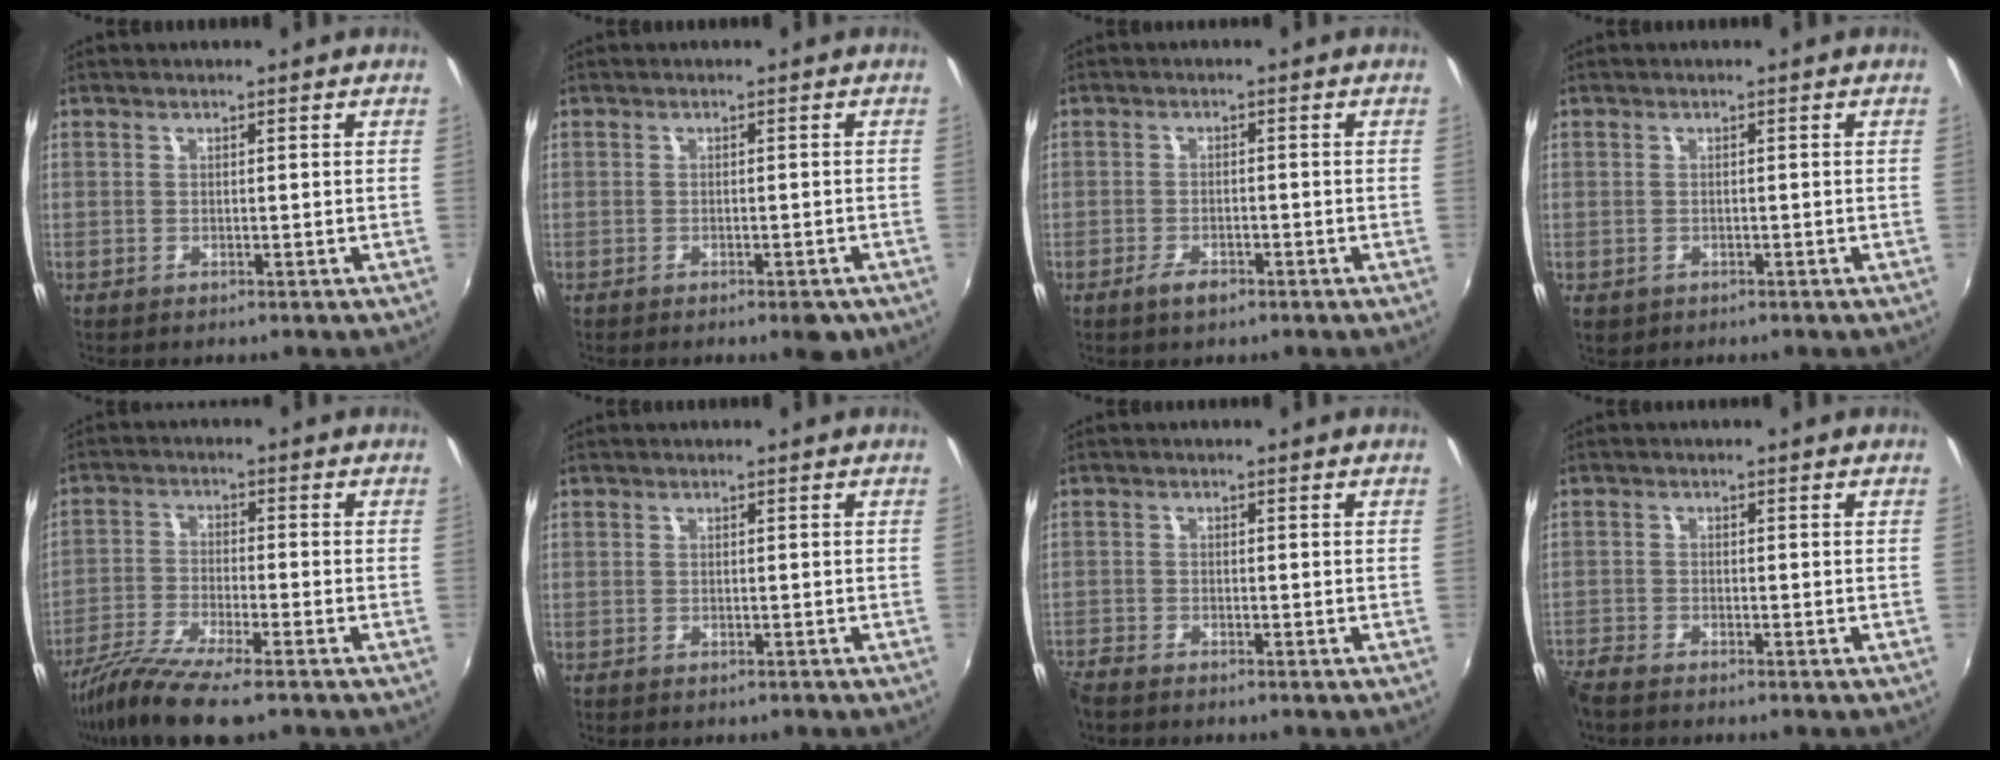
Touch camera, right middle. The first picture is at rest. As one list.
[{"total": 4.2, "force": [-3.0, 1.6, 2.4], "torque": [-0.034, -0.002, -0.032]}, {"total": 2.8, "force": [-2.0, 1.1, 1.7], "torque": [-0.040, -0.005, -0.039]}, {"total": 2.0, "force": [-0.8, 1.7, 0.9], "torque": [-0.021, -0.006, -0.009]}, {"total": 9.8, "force": [-7.5, 1.0, 6.2], "torque": [-0.142, -0.024, -0.145]}, {"total": 0.7, "force": [-0.5, 0.5, 0.0], "torque": [-0.003, -0.002, -0.008]}, {"total": 3.7, "force": [-3.3, 0.8, 1.4], "torque": [-0.039, -0.018, -0.066]}, {"total": 5.1, "force": [-4.6, 1.1, 2.1], "torque": [-0.060, -0.022, -0.089]}]